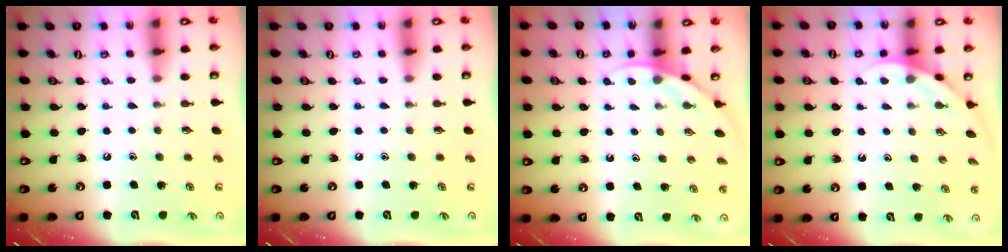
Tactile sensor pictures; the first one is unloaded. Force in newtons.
{"total": 0.0}
{"total": 3.2, "press": 3.2, "slide": 0.0}
{"total": 2.6, "press": 2.6, "slide": 0.1}